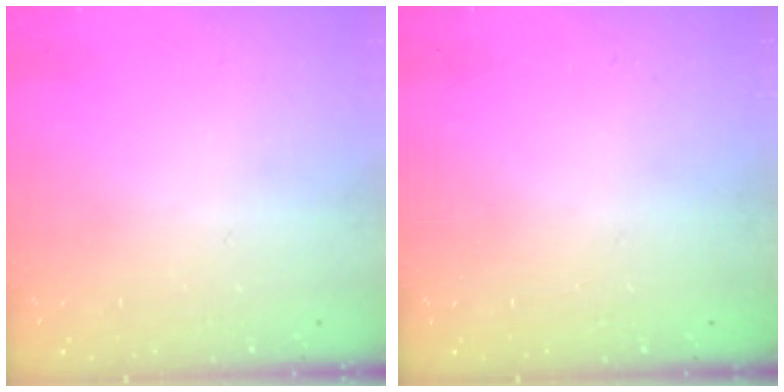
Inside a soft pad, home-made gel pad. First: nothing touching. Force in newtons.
{"total": 0.0}